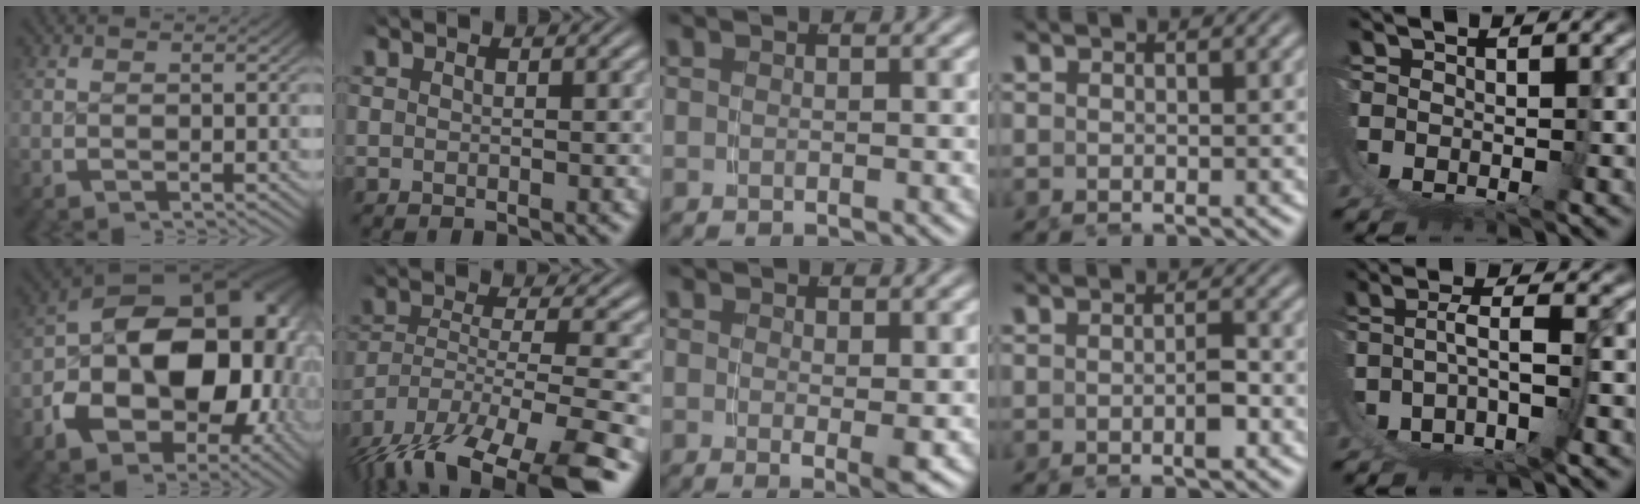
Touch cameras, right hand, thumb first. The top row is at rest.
{"thumb": {"total": 21.9, "force": [-1.8, 14.7, 16.1], "torque": [-0.256, -0.057, -0.011]}, "index": {"total": 11.9, "force": [-7.4, 5.8, 7.3], "torque": [-0.149, -0.060, -0.091]}, "middle": {"total": 1.7, "force": [0.1, 0.0, 1.7], "torque": [-0.028, -0.016, 0.006]}, "ring": {"total": 1.5, "force": [-0.6, 0.2, 1.4], "torque": [-0.018, 0.002, -0.012]}, "little": {"total": 4.5, "force": [-3.0, 1.0, 3.2], "torque": [-0.046, -0.009, -0.043]}}